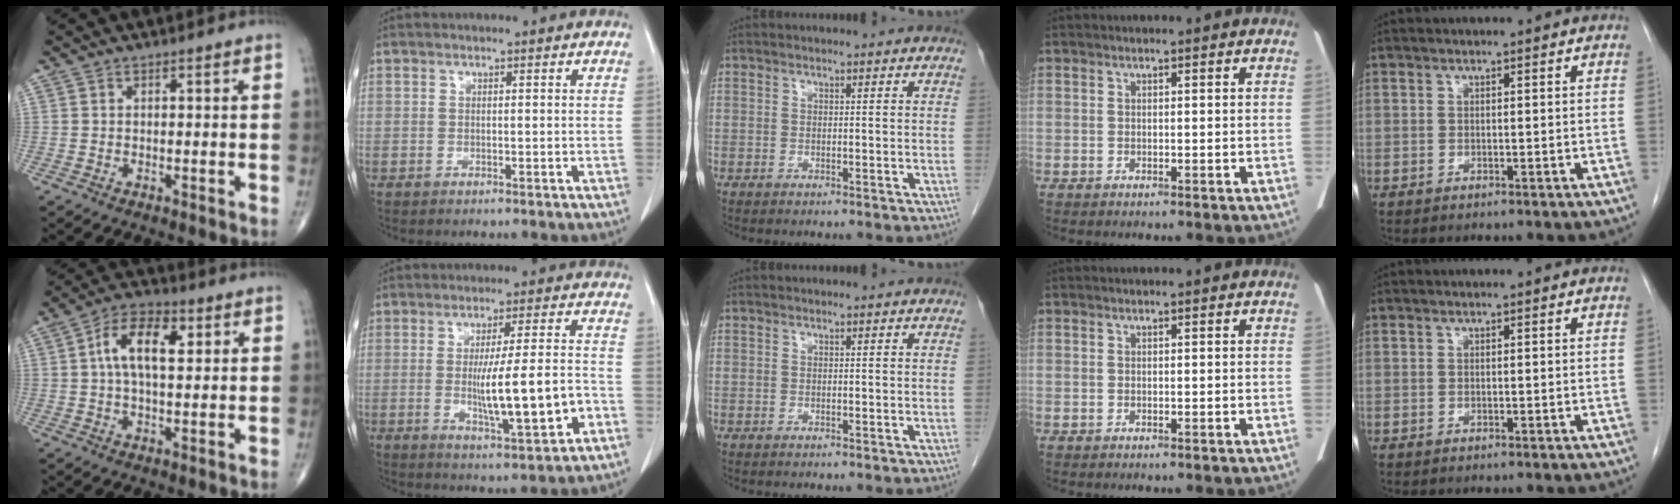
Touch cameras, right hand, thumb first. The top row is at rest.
{"thumb": {"total": 10.1, "force": [2.3, 5.2, 8.3], "torque": [-0.142, 0.019, 0.033]}, "index": {"total": 11.7, "force": [-2.8, 0.9, 11.3], "torque": [-0.182, -0.005, -0.038]}}